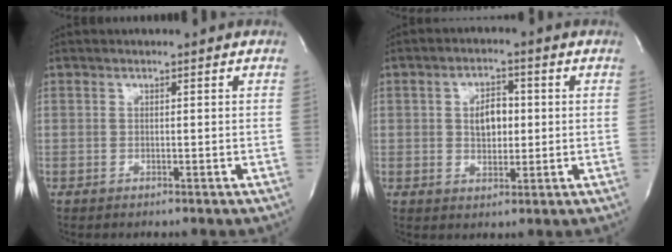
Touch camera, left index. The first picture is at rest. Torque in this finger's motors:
{"motor_torque": [0.19, 0.04, 0.07, 0.04]}